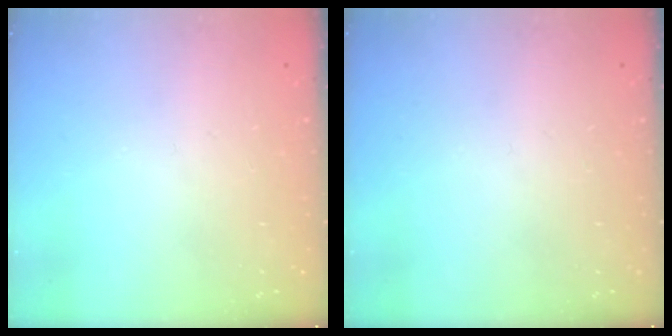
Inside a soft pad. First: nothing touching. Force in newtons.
{"total": 0.0}